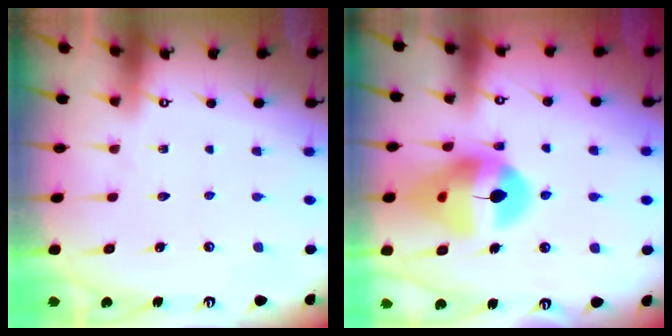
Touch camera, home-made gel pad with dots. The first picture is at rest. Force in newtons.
{"total": 15.5, "press": 15.5, "slide": 1.6}